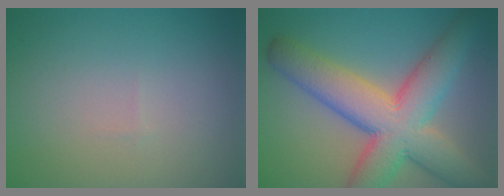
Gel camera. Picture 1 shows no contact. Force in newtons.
{"total": 10.7, "press": 10.7, "slide": 0.6}